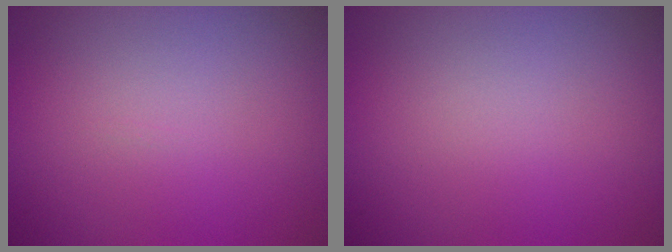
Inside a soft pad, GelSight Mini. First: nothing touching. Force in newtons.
{"total": 0.0}